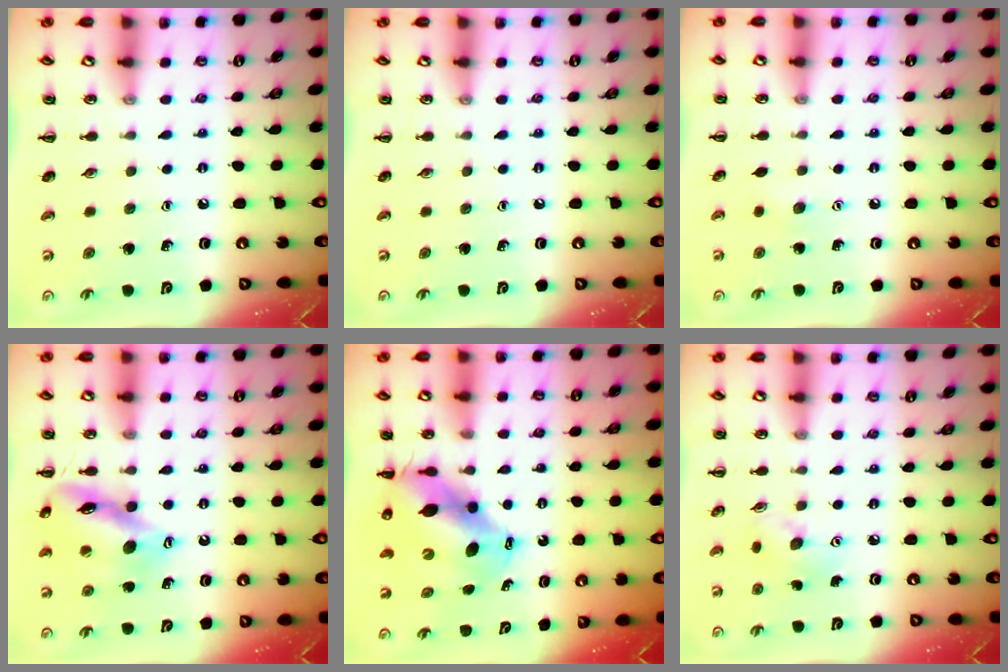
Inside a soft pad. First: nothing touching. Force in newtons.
{"total": 0.0}
{"total": 2.8, "press": 2.8, "slide": 0.7}
{"total": 14.4, "press": 14.2, "slide": 2.0}
{"total": 11.6, "press": 11.3, "slide": 2.9}
{"total": 5.4, "press": 5.4, "slide": 0.3}